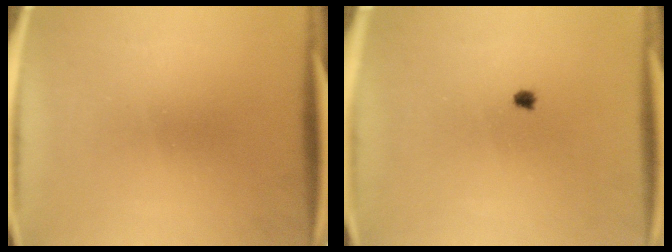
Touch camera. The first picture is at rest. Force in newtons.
{"total": 0.6}